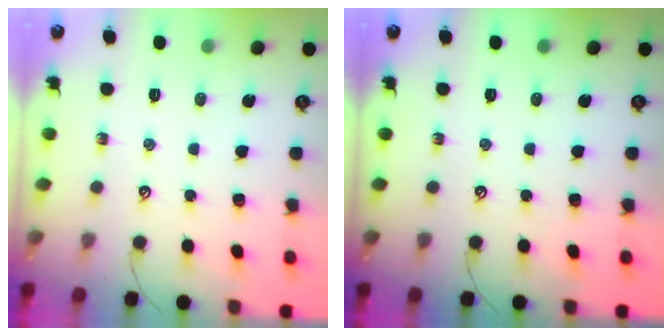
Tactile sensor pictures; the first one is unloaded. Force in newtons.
{"total": 0.0}